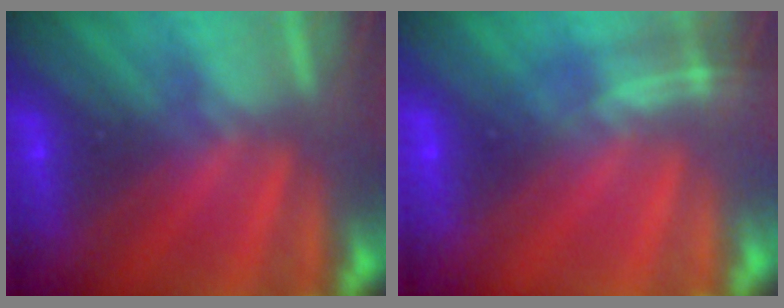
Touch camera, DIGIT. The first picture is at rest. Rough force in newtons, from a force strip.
{"total": 1.8}